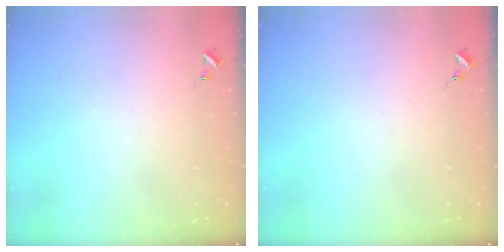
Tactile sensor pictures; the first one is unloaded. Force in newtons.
{"total": 0.0}